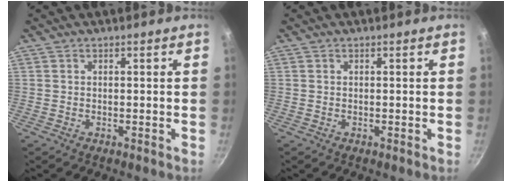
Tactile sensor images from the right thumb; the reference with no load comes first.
{"total": 0.0}